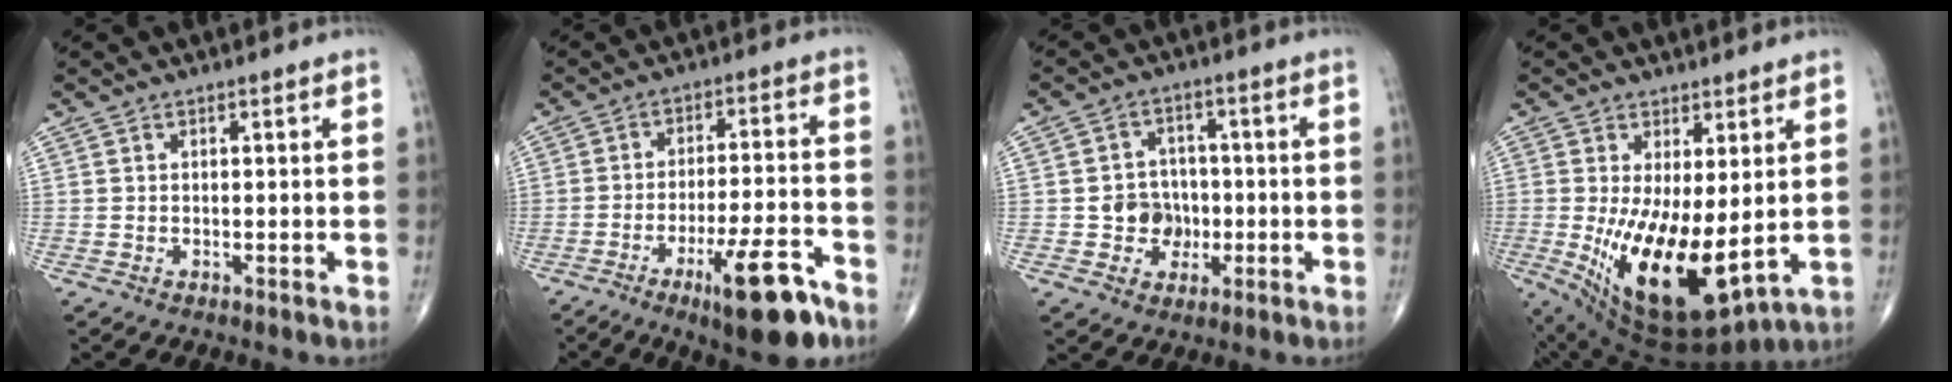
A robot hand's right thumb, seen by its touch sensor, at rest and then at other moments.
{"total": 13.7, "force": [-7.8, 3.4, 10.7], "torque": [-0.160, 0.043, -0.116]}
{"total": 7.0, "force": [-1.3, 6.2, 2.8], "torque": [-0.006, 0.016, -0.022]}
{"total": 16.7, "force": [-1.6, 7.0, 15.1], "torque": [-0.260, -0.035, 0.001]}